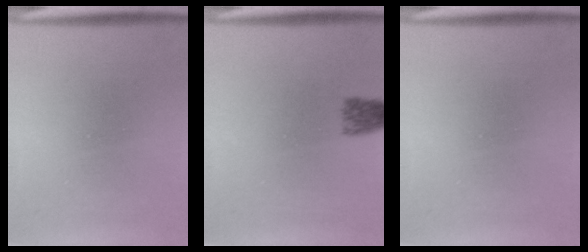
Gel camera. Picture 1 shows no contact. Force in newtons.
{"total": 2.7}
{"total": 0.0}